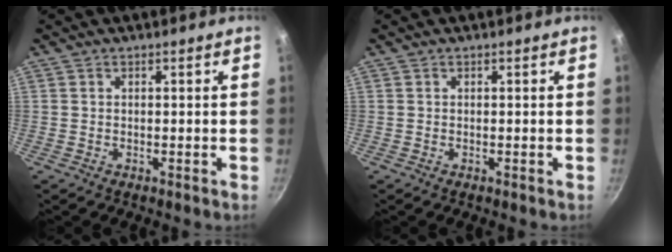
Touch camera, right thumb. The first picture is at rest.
{"total": 0.0}